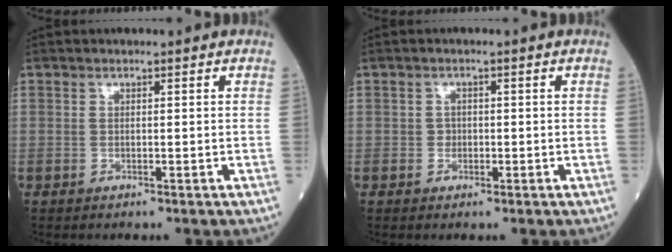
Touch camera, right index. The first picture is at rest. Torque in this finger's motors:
{"motor_torque": [0.24, -0.12, 0.05, 0.01]}